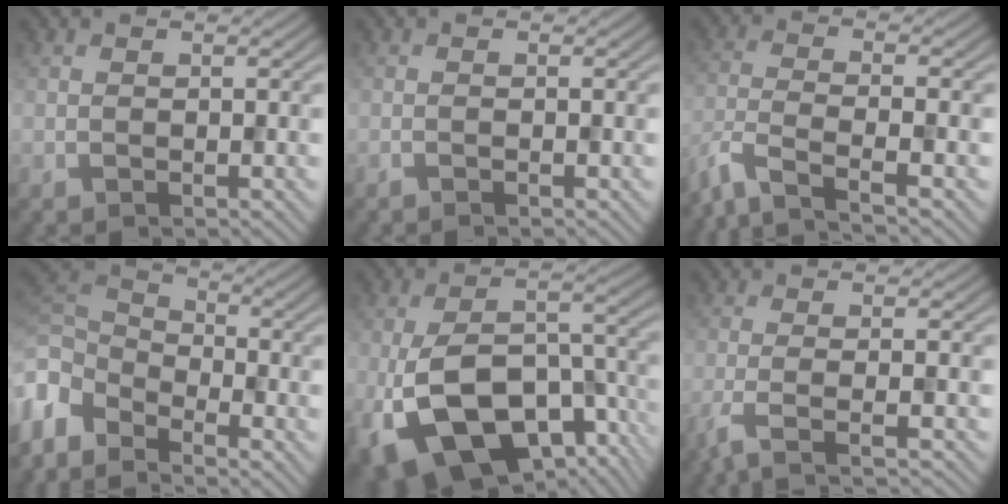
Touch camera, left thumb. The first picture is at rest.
{"total": 0.5, "force": [-0.4, -0.1, 0.3], "torque": [-0.006, 0.001, -0.012]}
{"total": 6.7, "force": [-5.1, 1.3, 4.2], "torque": [-0.087, -0.008, -0.110]}
{"total": 6.4, "force": [-4.3, 3.4, 3.3], "torque": [-0.081, -0.001, -0.105]}
{"total": 16.9, "force": [-7.7, 8.6, 12.3], "torque": [-0.225, -0.023, -0.119]}
{"total": 4.4, "force": [-2.7, 0.7, 3.4], "torque": [-0.051, -0.003, -0.071]}